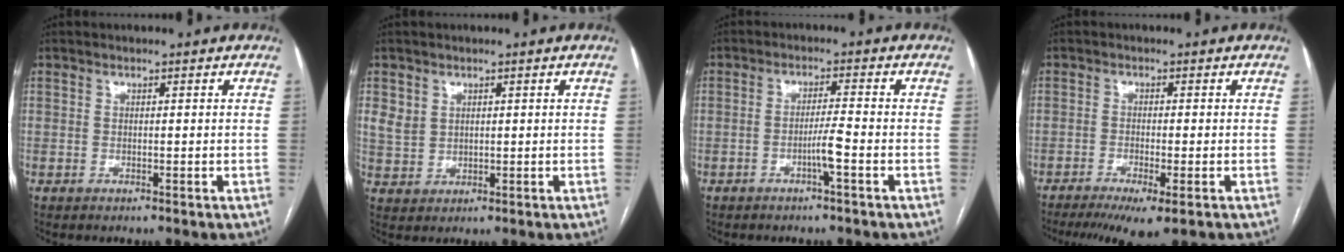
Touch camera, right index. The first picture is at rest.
{"total": 3.6, "force": [1.6, 3.0, 1.1], "torque": [-0.024, 0.007, 0.043]}
{"total": 3.2, "force": [-1.4, -0.5, 2.8], "torque": [-0.050, 0.000, -0.025]}
{"total": 8.1, "force": [-5.5, 1.0, 5.9], "torque": [-0.091, -0.021, -0.086]}